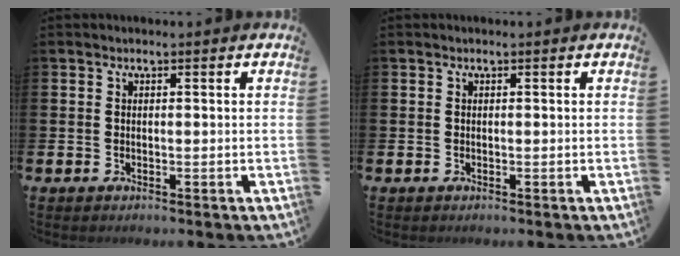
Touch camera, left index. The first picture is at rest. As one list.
[{"total": 0.0}]